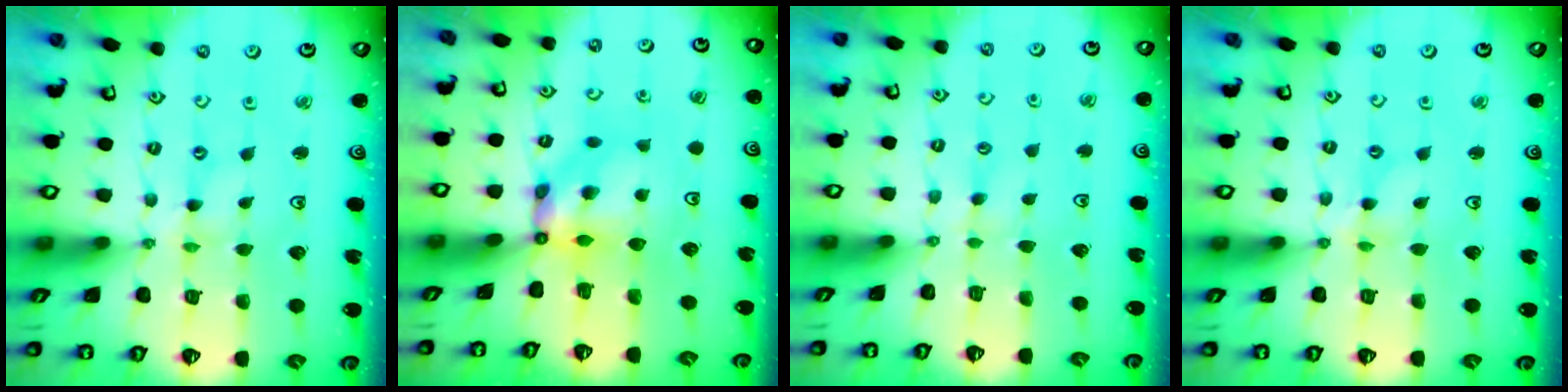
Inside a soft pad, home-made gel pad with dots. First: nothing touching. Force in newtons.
{"total": 6.7, "press": 6.7, "slide": 0.8}
{"total": 2.0, "press": 1.9, "slide": 0.4}
{"total": 1.9, "press": 1.9, "slide": 0.3}